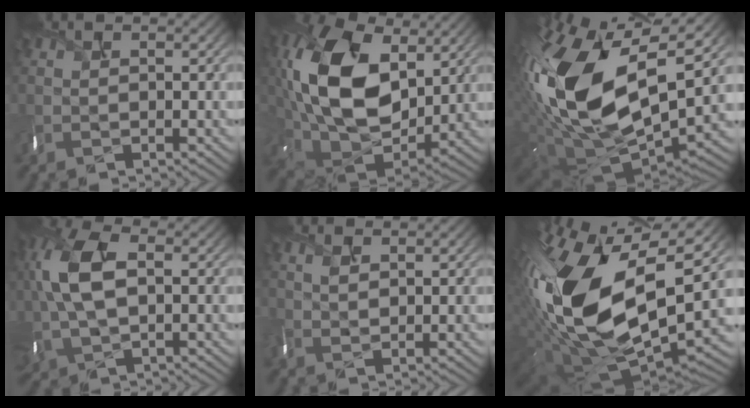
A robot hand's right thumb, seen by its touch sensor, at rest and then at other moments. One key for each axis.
{"total": 16.6, "fx": 3.8, "fy": 10.7, "fz": 12.2, "tx": -0.276, "ty": 0.011, "tz": 0.077}
{"total": 19.1, "fx": 1.8, "fy": 10.6, "fz": 15.8, "tx": -0.366, "ty": -0.029, "tz": 0.047}
{"total": 9.9, "fx": 1.4, "fy": 5.9, "fz": 7.9, "tx": -0.219, "ty": 0.001, "tz": 0.034}
{"total": 1.1, "fx": 0.8, "fy": 0.4, "fz": 0.7, "tx": -0.025, "ty": 0.003, "tz": 0.028}
{"total": 20.4, "fx": 0.4, "fy": 11.1, "fz": 17.1, "tx": -0.390, "ty": -0.050, "tz": 0.022}